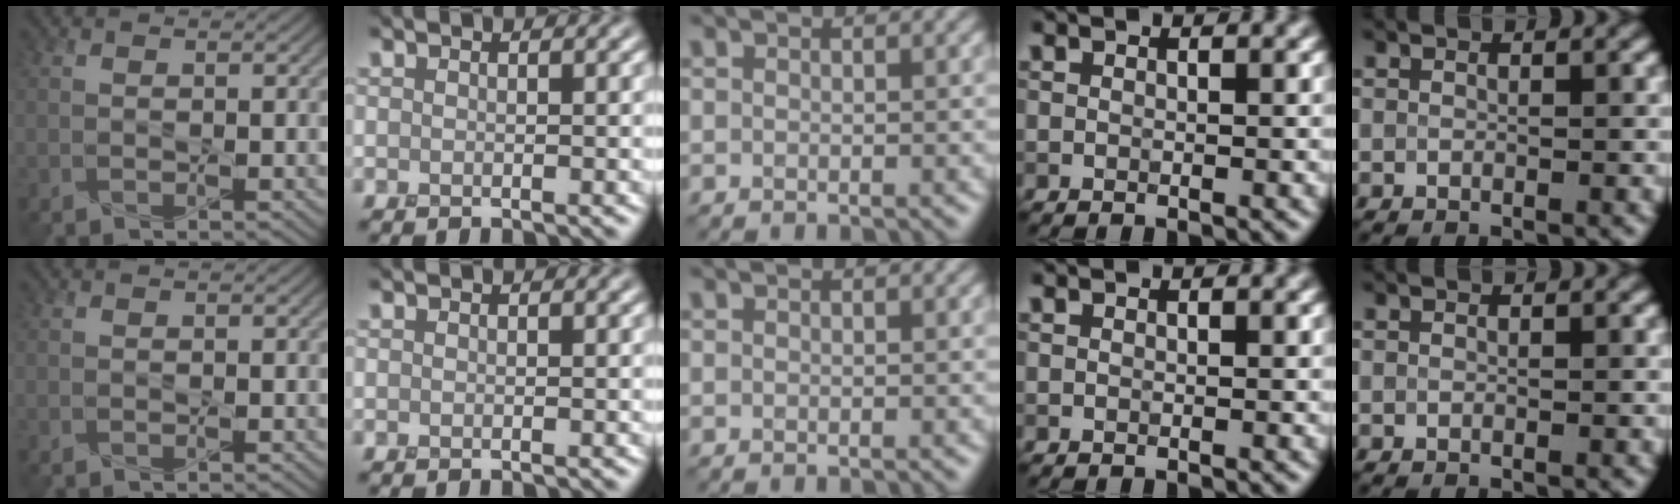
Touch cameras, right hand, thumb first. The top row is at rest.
{}